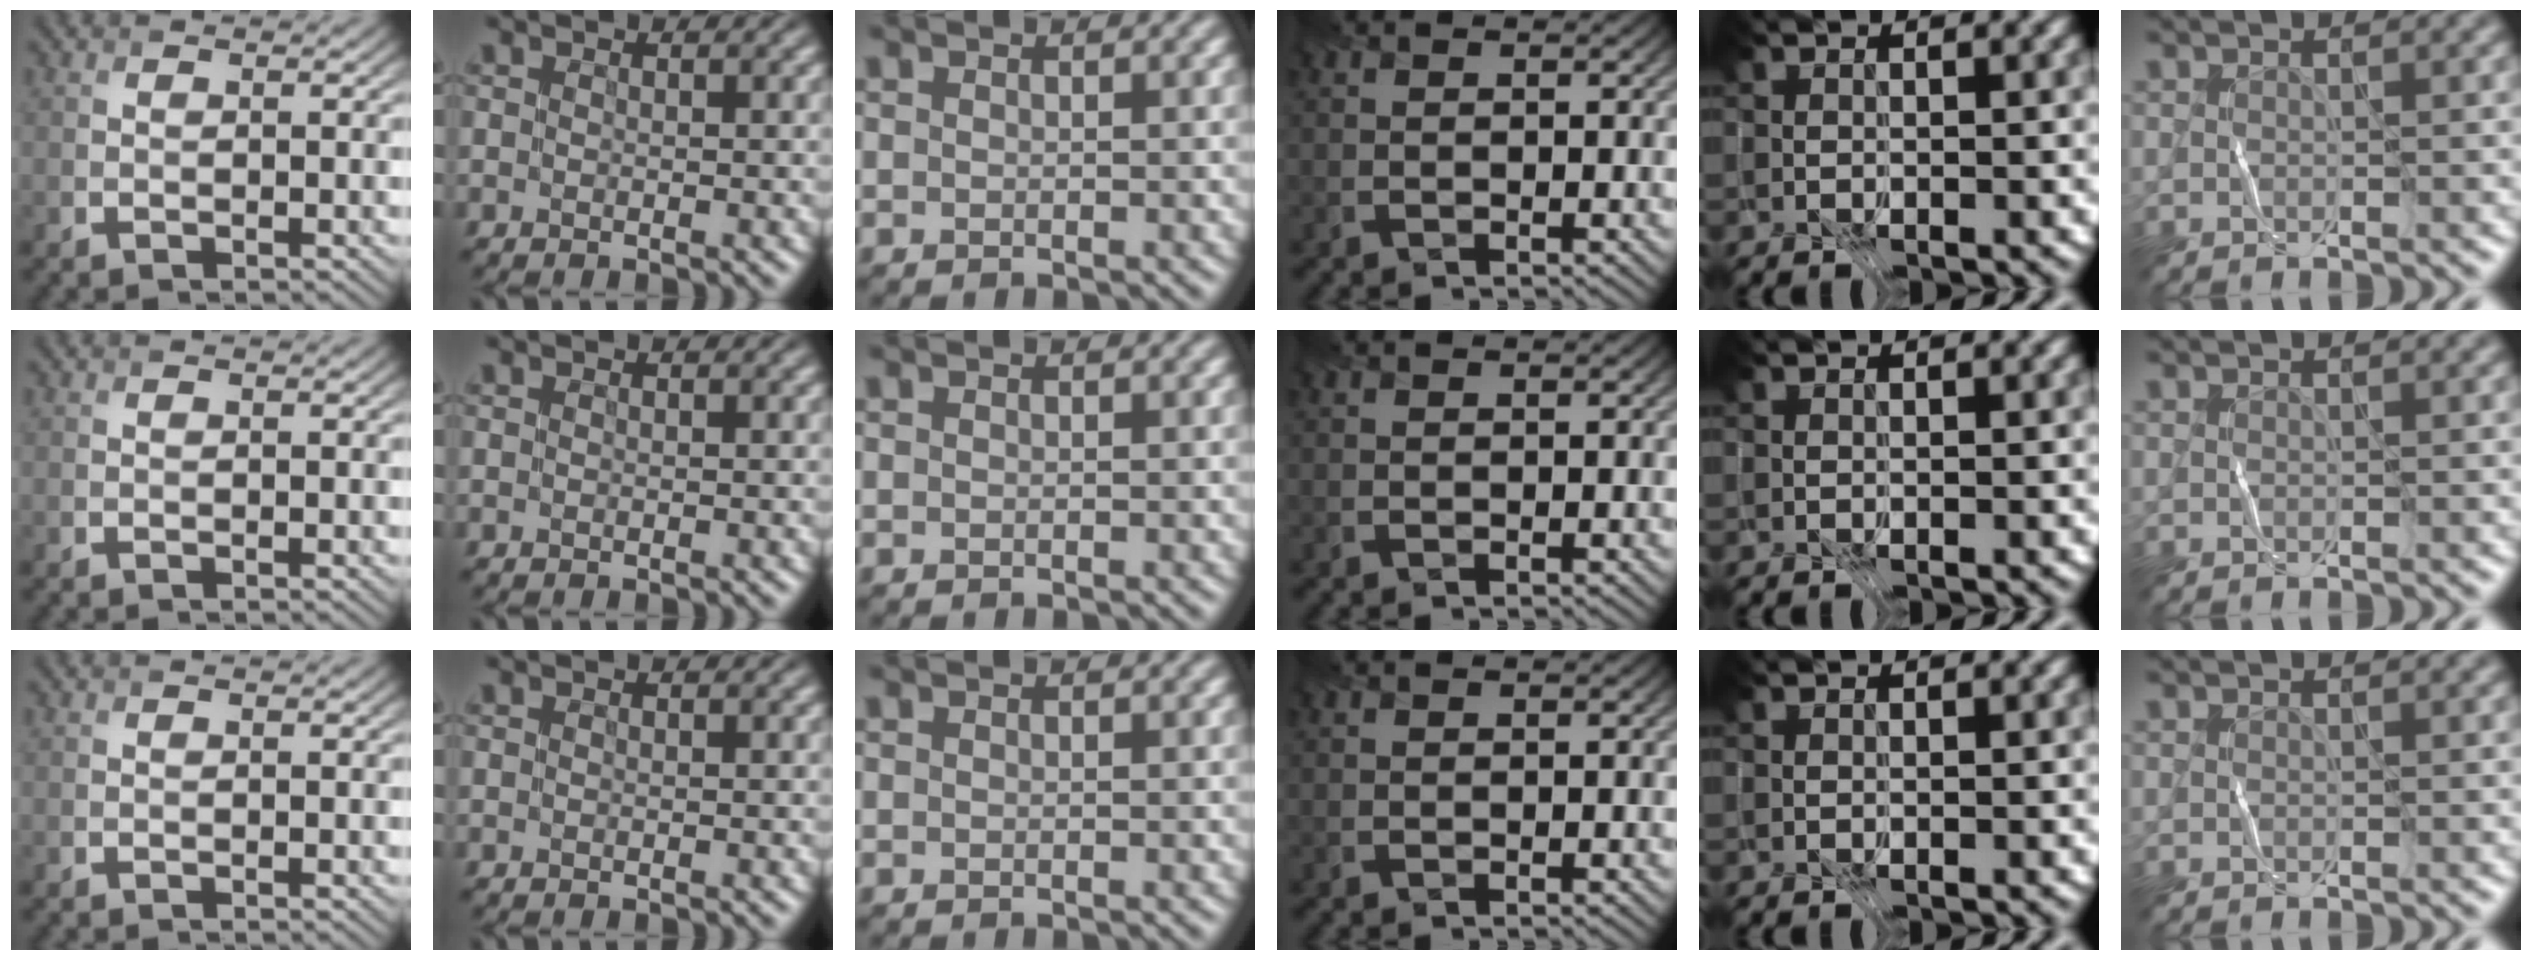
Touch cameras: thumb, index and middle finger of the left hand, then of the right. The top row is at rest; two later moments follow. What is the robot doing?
{"motion": "fold", "object": "coffee filter"}